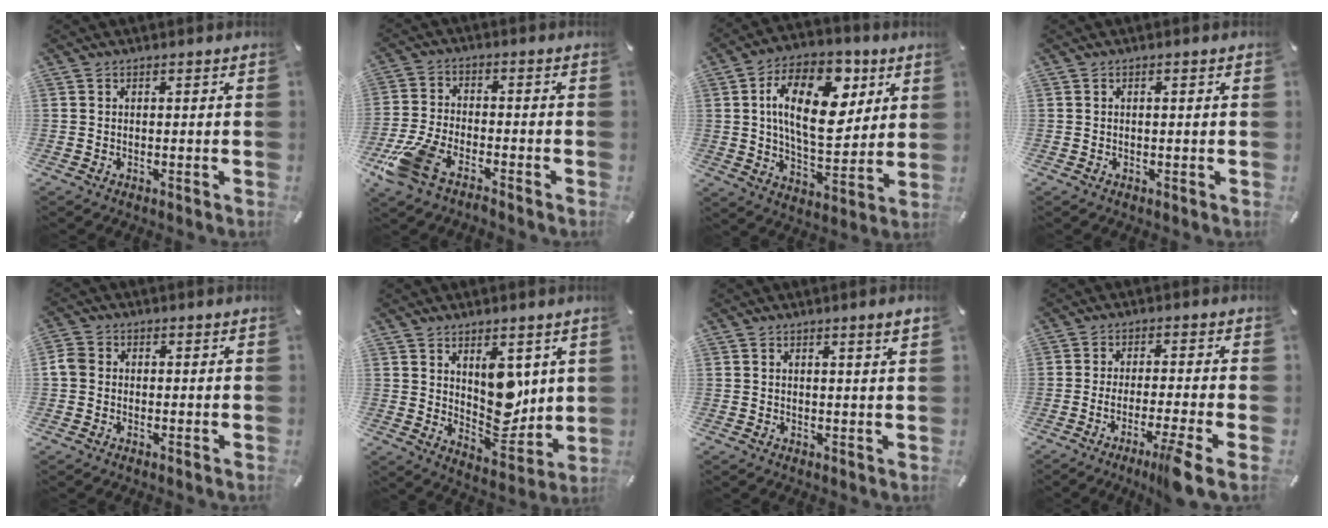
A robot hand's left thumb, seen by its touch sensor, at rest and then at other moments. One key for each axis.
{"total": 10.0, "fx": -6.8, "fy": 4.1, "fz": 6.0, "tx": -0.139, "ty": 0.018, "tz": -0.132}
{"total": 20.1, "fx": 6.1, "fy": 11.5, "fz": 15.2, "tx": -0.254, "ty": -0.007, "tz": 0.101}
{"total": 0.8, "fx": 0.1, "fy": 0.1, "fz": 0.8, "tx": -0.014, "ty": 0.000, "tz": 0.001}
{"total": 3.0, "fx": -0.4, "fy": 2.6, "fz": 1.5, "tx": -0.032, "ty": 0.007, "tz": -0.010}
{"total": 9.9, "fx": 4.0, "fy": 6.6, "fz": 6.3, "tx": -0.073, "ty": -0.042, "tz": 0.075}
{"total": 2.2, "fx": 1.3, "fy": 0.0, "fz": 1.8, "tx": -0.035, "ty": 0.000, "tz": 0.021}
{"total": 8.1, "fx": -4.1, "fy": 0.1, "fz": 7.0, "tx": -0.117, "ty": -0.002, "tz": -0.071}